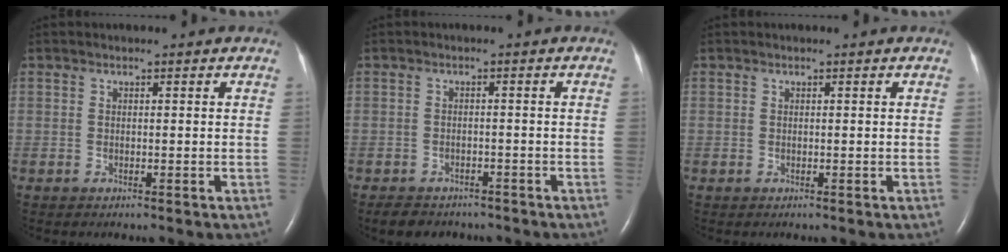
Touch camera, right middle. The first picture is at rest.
{"total": 5.4, "force": [-4.6, 2.3, 1.5], "torque": [-0.028, -0.004, -0.059]}
{"total": 0.0}